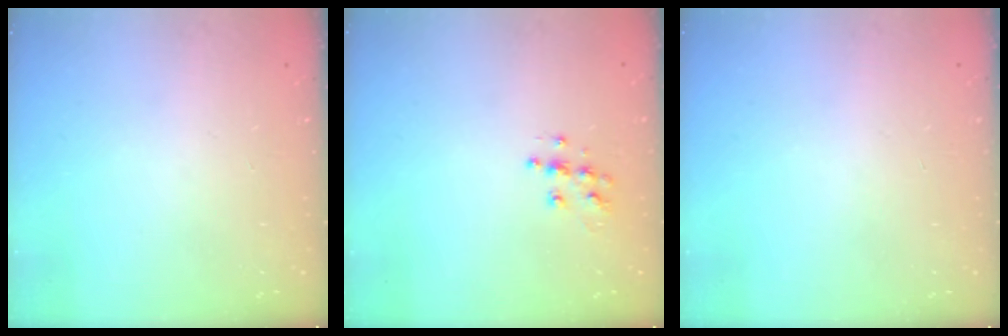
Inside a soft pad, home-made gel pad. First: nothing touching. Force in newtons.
{"total": 7.0, "press": 7.0, "slide": 0.3}
{"total": 0.5, "press": 0.5, "slide": 0.2}